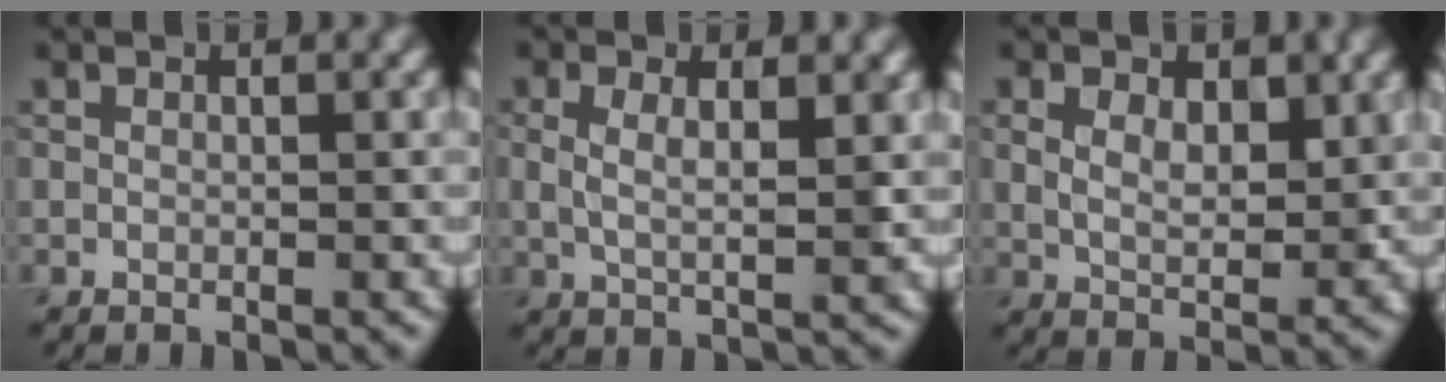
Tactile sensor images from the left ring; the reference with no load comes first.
{"total": 2.9, "force": [0.9, 1.0, 2.6], "torque": [-0.050, -0.002, 0.018]}
{"total": 3.7, "force": [1.5, 2.3, 2.5], "torque": [-0.039, -0.003, 0.022]}